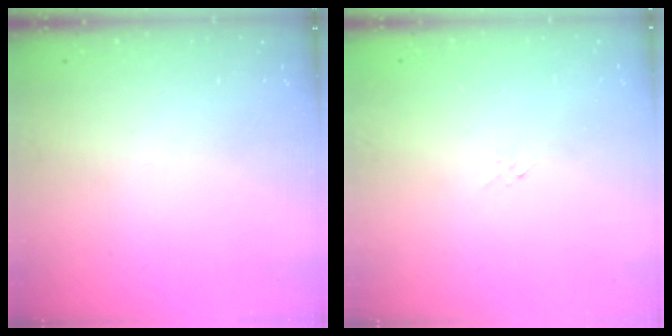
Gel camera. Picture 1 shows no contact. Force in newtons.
{"total": 0.7, "press": 0.5, "slide": 0.4}